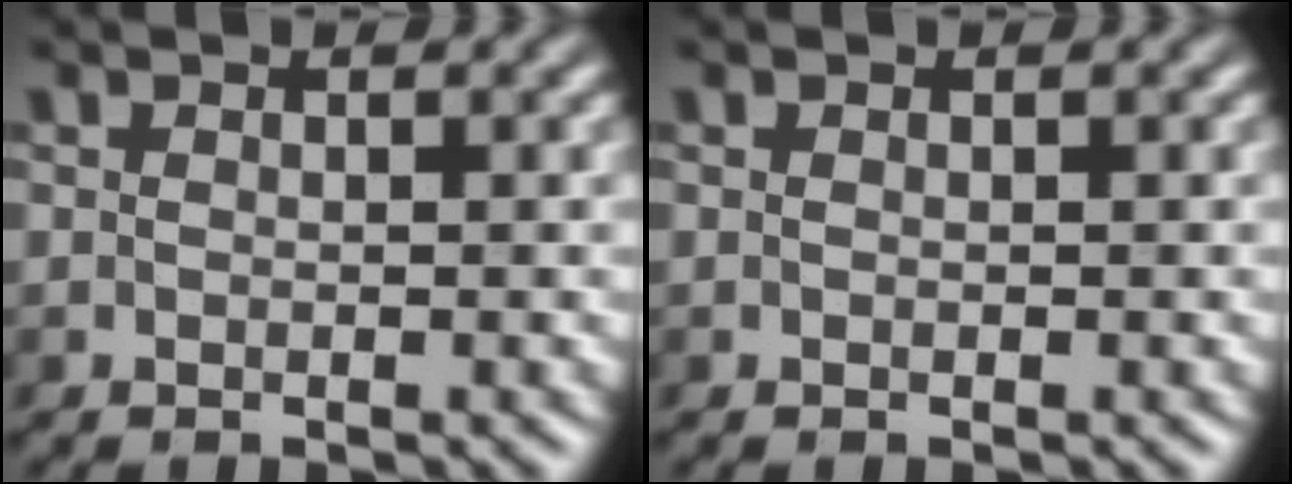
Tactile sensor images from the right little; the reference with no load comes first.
{"total": 0.0}